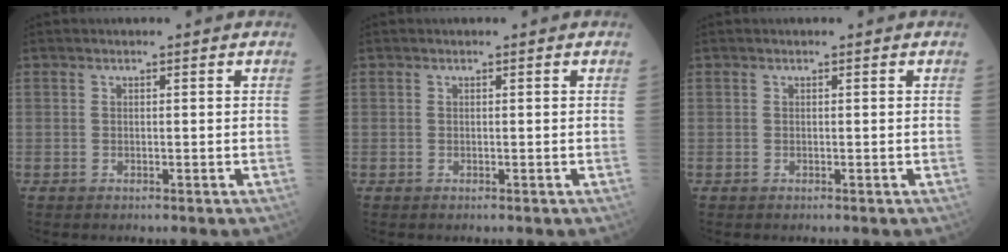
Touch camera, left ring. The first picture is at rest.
{"total": 0.0}
{"total": 0.0}